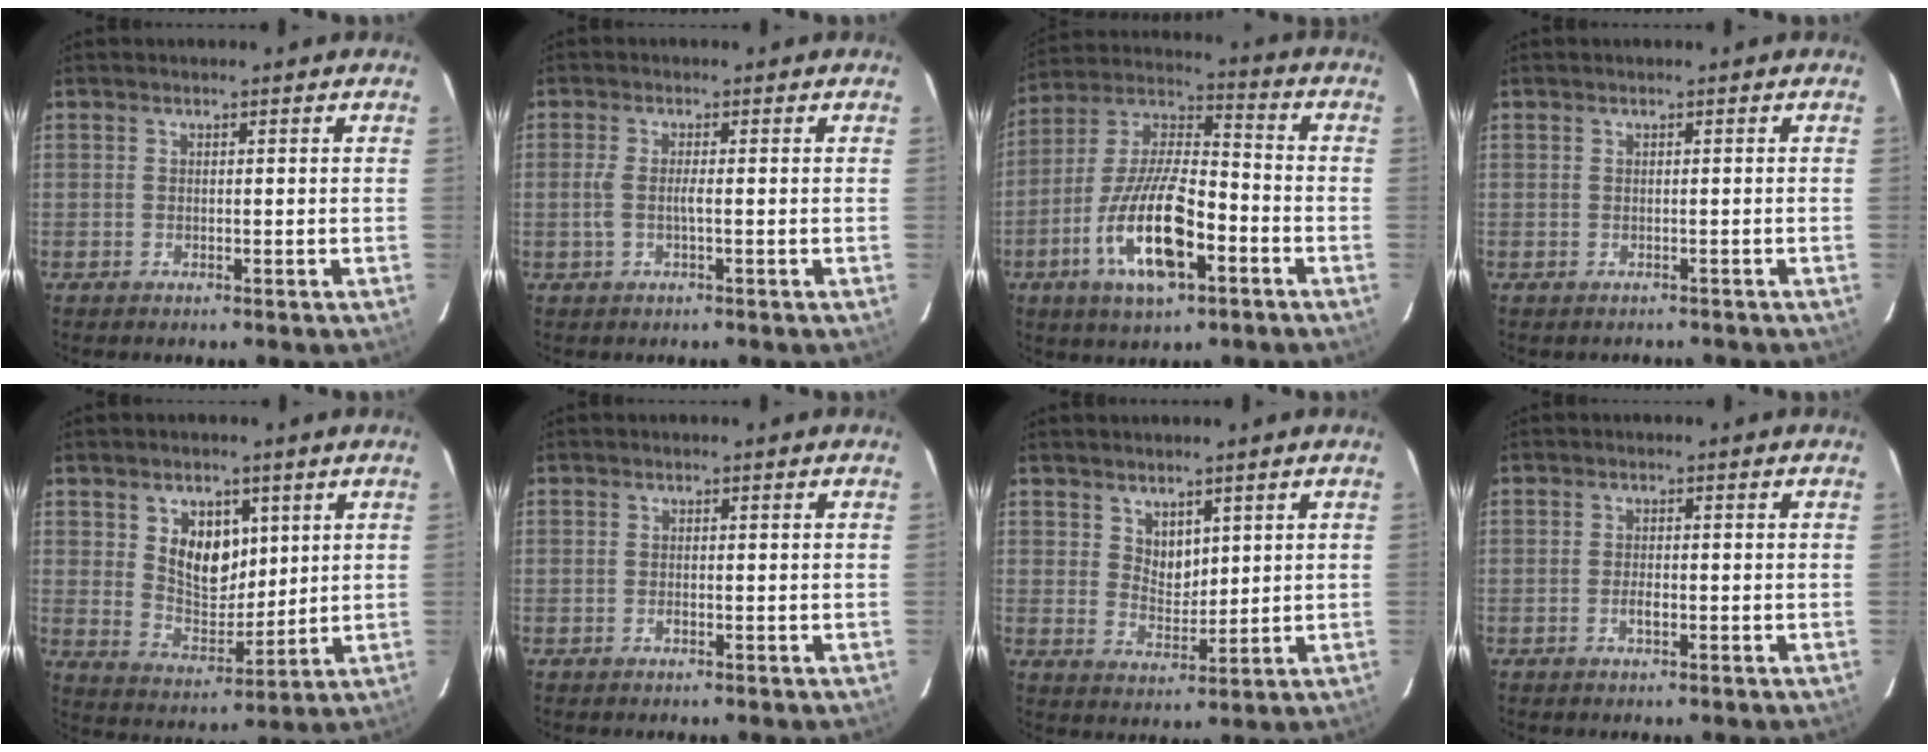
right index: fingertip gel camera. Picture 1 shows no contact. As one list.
[{"total": 2.7, "force": [-0.5, 0.2, 2.6], "torque": [-0.053, 0.000, -0.011]}, {"total": 17.4, "force": [-7.2, 6.2, 14.6], "torque": [-0.303, -0.011, -0.136]}, {"total": 1.2, "force": [-1.1, 0.5, 0.1], "torque": [0.000, 0.006, -0.010]}, {"total": 7.0, "force": [4.3, 4.4, 3.2], "torque": [-0.045, 0.000, 0.088]}, {"total": 0.5, "force": [-0.3, 0.4, 0.3], "torque": [-0.004, 0.000, -0.006]}, {"total": 1.1, "force": [0.6, 0.8, 0.4], "torque": [-0.005, 0.003, 0.012]}, {"total": 1.7, "force": [-0.7, 0.6, 1.4], "torque": [-0.027, 0.001, -0.013]}]